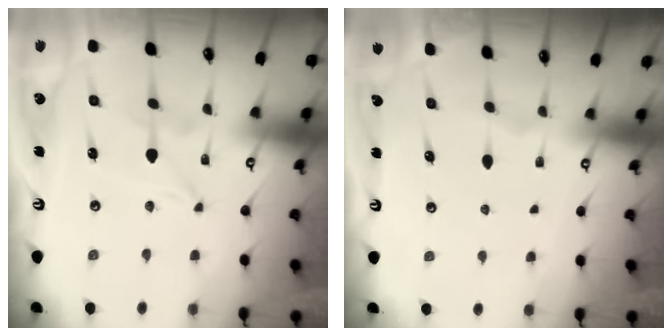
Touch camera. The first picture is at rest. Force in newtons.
{"total": 0.0}